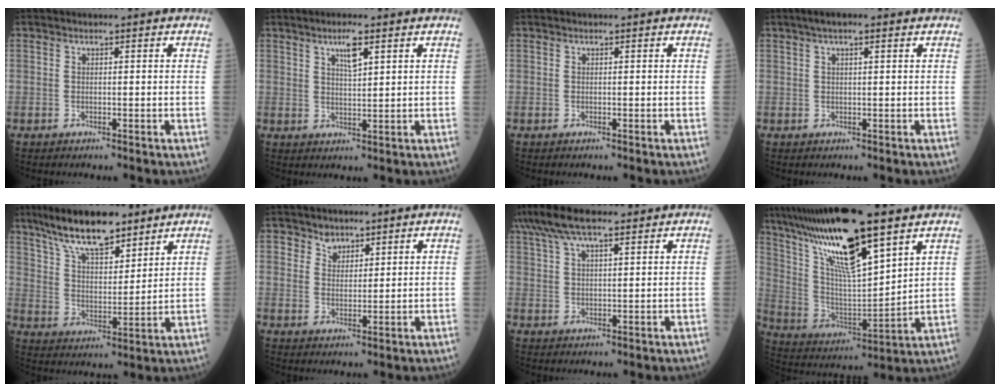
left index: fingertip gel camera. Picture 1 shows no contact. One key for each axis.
{"total": 3.6, "fx": 2.1, "fy": 0.7, "fz": 2.9, "tx": -0.058, "ty": 0.000, "tz": 0.040}
{"total": 0.0}
{"total": 4.1, "fx": 2.6, "fy": 1.0, "fz": 3.1, "tx": -0.057, "ty": 0.021, "tz": 0.042}
{"total": 13.4, "fx": 10.4, "fy": 3.9, "fz": 7.5, "tx": -0.141, "ty": 0.010, "tz": 0.186}
{"total": 2.8, "fx": 2.1, "fy": 1.9, "fz": 0.2, "tx": -0.003, "ty": -0.003, "tz": 0.035}
{"total": 11.9, "fx": 9.3, "fy": 2.8, "fz": 6.8, "tx": -0.141, "ty": 0.051, "tz": 0.171}
{"total": 19.9, "fx": 13.2, "fy": 3.3, "fz": 14.4, "tx": -0.282, "ty": 0.009, "tz": 0.246}